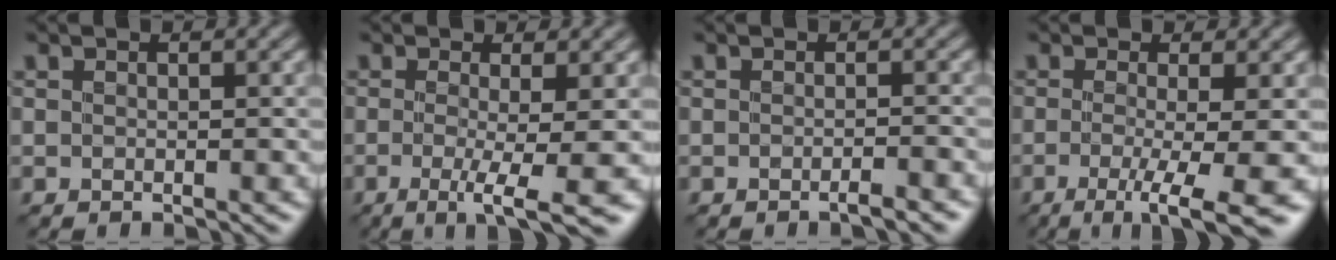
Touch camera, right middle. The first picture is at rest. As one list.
[{"total": 5.5, "force": [-1.5, 1.2, 5.2], "torque": [-0.077, -0.014, -0.026]}, {"total": 1.3, "force": [-1.0, 0.0, 0.8], "torque": [-0.010, 0.000, -0.019]}, {"total": 6.9, "force": [-2.4, 1.7, 6.3], "torque": [-0.086, -0.015, -0.037]}]